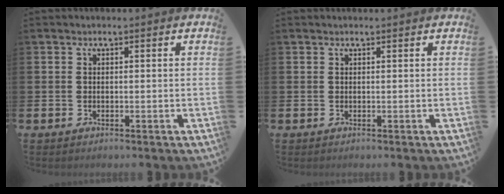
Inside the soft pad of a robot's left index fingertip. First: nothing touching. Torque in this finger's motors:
{"motor_torque": [0.92, -1.22, 0.02, -0.01]}